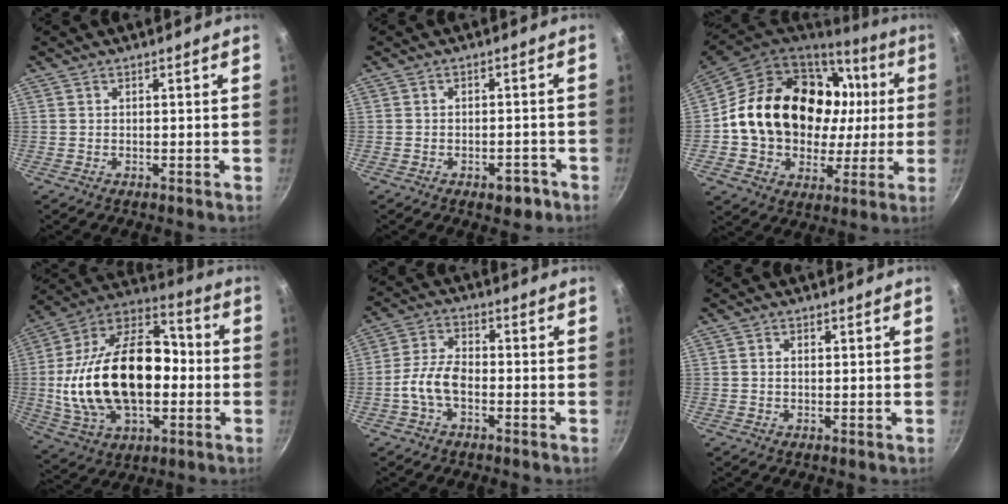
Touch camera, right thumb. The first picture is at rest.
{"total": 4.3, "force": [-2.4, 2.4, 2.6], "torque": [-0.019, 0.021, -0.022]}
{"total": 24.7, "force": [4.4, 18.7, 15.5], "torque": [-0.227, 0.023, 0.089]}
{"total": 28.8, "force": [-2.2, 17.8, 22.5], "torque": [-0.396, 0.047, -0.037]}
{"total": 6.9, "force": [-2.2, 3.9, 5.3], "torque": [-0.102, 0.030, -0.051]}
{"total": 1.4, "force": [0.2, 1.0, 1.0], "torque": [-0.018, 0.004, 0.003]}